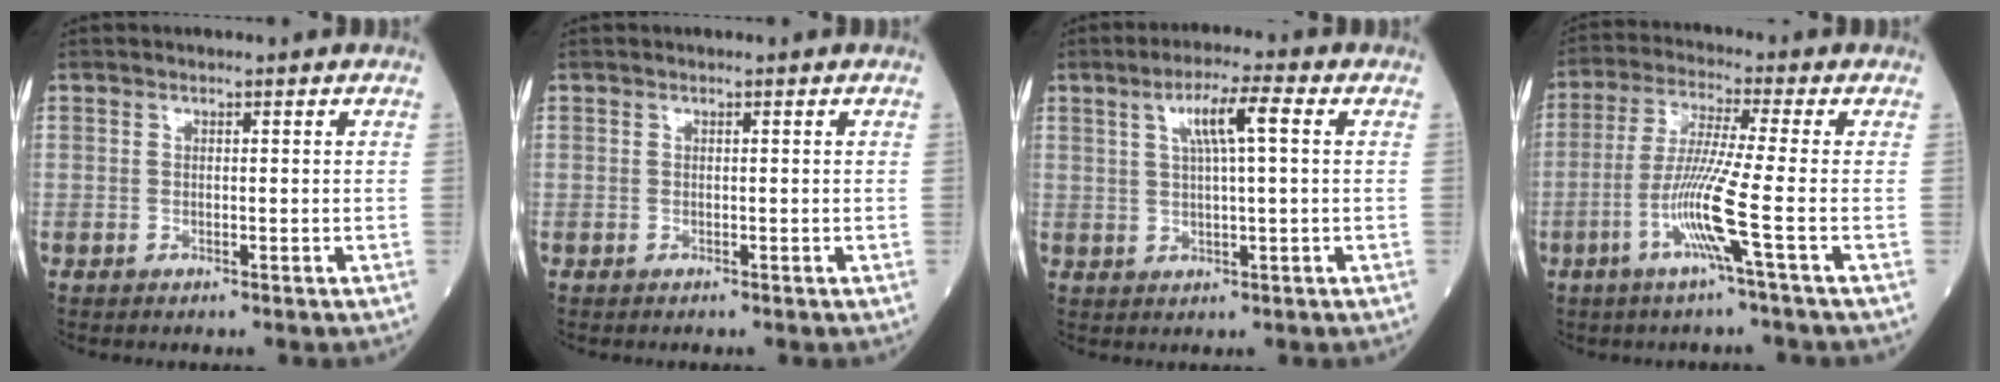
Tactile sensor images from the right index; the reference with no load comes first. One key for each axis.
{"total": 0.0}
{"total": 6.4, "fx": 2.0, "fy": 0.4, "fz": 6.0, "tx": -0.110, "ty": 0.011, "tz": 0.034}
{"total": 8.7, "fx": -3.1, "fy": -1.7, "fz": 8.0, "tx": -0.162, "ty": -0.011, "tz": -0.067}